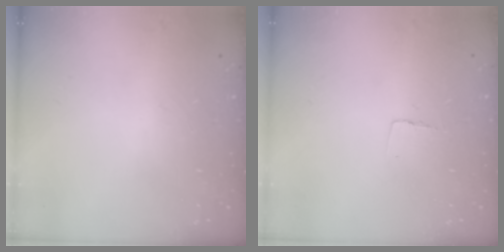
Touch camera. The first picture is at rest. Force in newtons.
{"total": 4.1, "press": 4.1, "slide": 0.2}